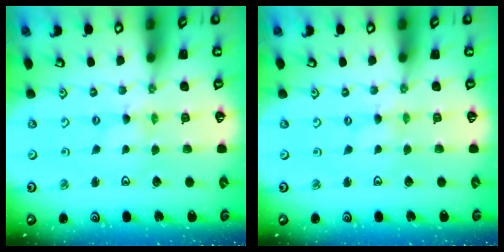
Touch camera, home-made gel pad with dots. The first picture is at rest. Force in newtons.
{"total": 0.0}